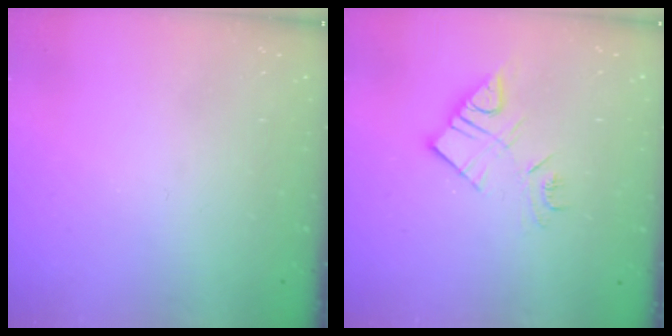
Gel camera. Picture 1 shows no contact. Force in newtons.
{"total": 10.9, "press": 10.9, "slide": 0.9}